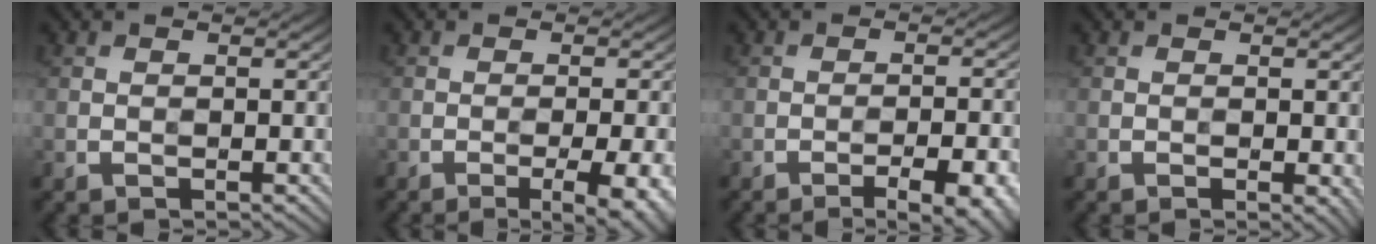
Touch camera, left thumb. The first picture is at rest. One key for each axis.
{"total": 6.1, "fx": -2.7, "fy": 1.3, "fz": 5.3, "tx": -0.075, "ty": 0.000, "tz": -0.031}
{"total": 9.0, "fx": -5.7, "fy": 2.3, "fz": 6.5, "tx": -0.091, "ty": 0.013, "tz": -0.060}
{"total": 1.3, "fx": -0.1, "fy": 0.5, "fz": 1.2, "tx": -0.016, "ty": -0.007, "tz": 0.000}